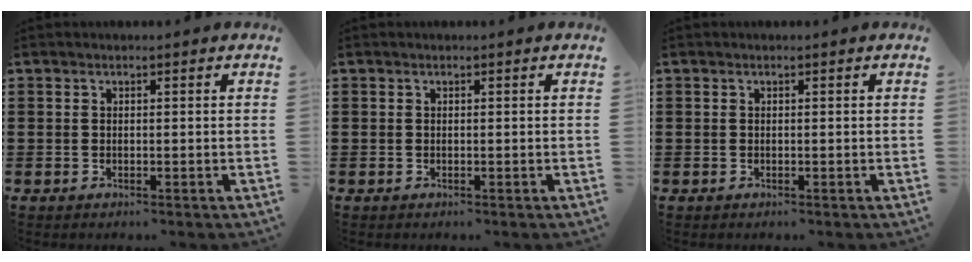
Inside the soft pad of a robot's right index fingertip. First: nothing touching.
{"total": 0.0}
{"total": 0.0}